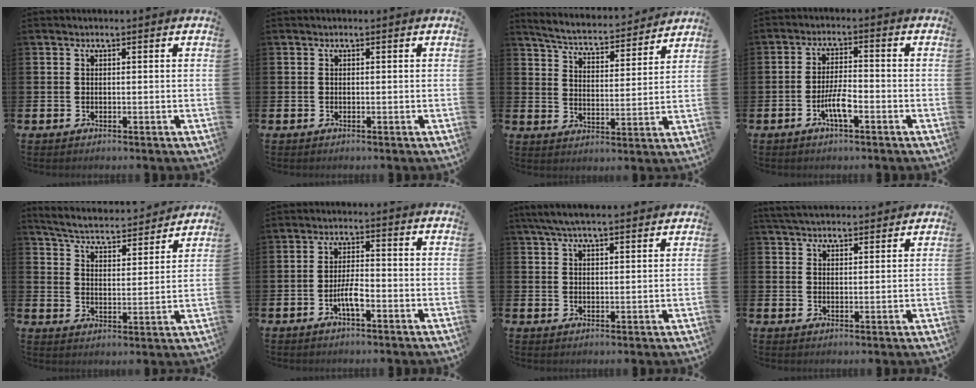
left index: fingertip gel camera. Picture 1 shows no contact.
{"total": 0.0}
{"total": 5.0, "force": [4.9, 0.6, 0.8], "torque": [-0.047, -0.042, 0.081]}
{"total": 4.2, "force": [-1.8, 0.9, 3.7], "torque": [-0.084, 0.003, -0.037]}
{"total": 5.0, "force": [4.9, 0.6, 0.9], "torque": [-0.049, -0.041, 0.081]}
{"total": 3.3, "force": [-1.5, 0.7, 2.9], "torque": [-0.067, 0.005, -0.029]}
{"total": 5.0, "force": [4.5, 0.8, 2.1], "torque": [-0.053, -0.006, 0.084]}
{"total": 4.0, "force": [3.9, 0.6, 0.5], "torque": [-0.021, -0.016, 0.074]}